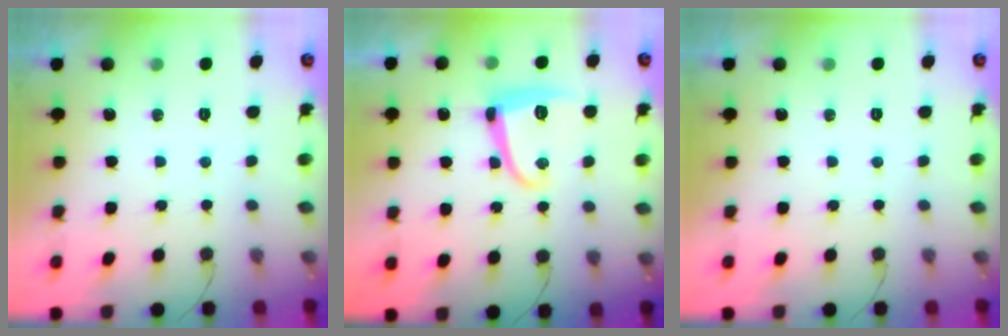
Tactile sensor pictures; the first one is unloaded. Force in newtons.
{"total": 11.1, "press": 11.1, "slide": 0.8}
{"total": 0.0}